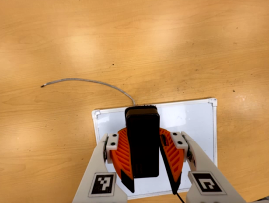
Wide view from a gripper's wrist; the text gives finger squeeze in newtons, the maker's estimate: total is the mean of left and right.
{"total": 9.8, "left": 9.8, "right": 9.8}